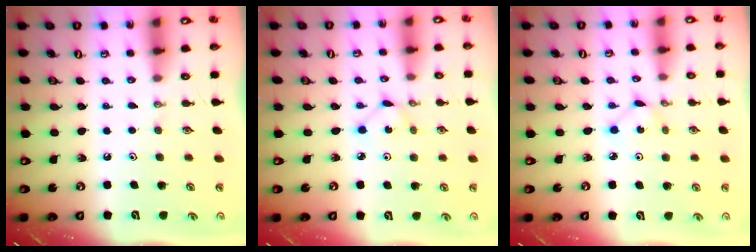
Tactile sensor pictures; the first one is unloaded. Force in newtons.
{"total": 1.8, "press": 1.8, "slide": 0.3}
{"total": 1.8, "press": 1.8, "slide": 0.3}